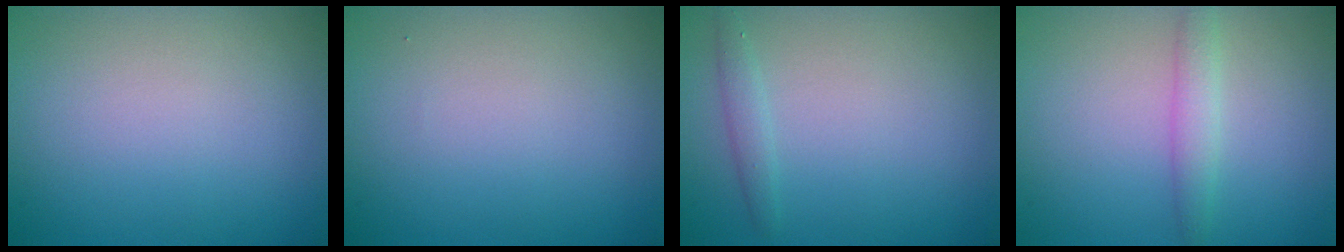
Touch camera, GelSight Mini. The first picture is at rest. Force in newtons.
{"total": 0.0}
{"total": 1.1, "press": 1.1, "slide": 0.0}
{"total": 1.9, "press": 1.9, "slide": 0.1}